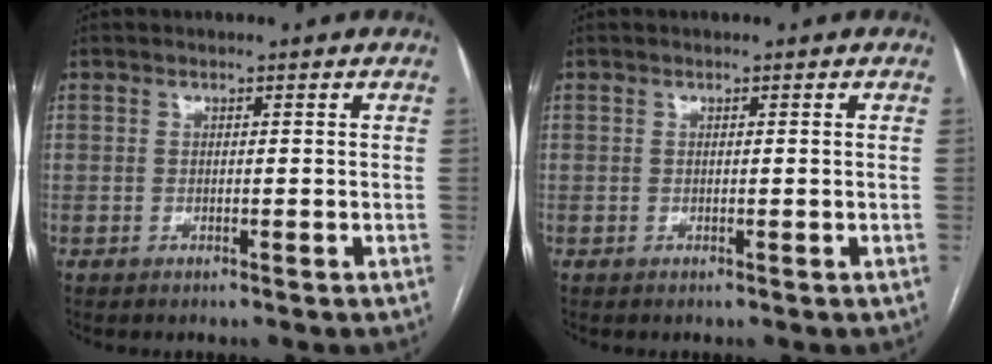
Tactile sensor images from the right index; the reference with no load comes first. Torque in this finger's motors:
{"motor_torque": [-0.06, -0.04, 0.04, 0.01]}